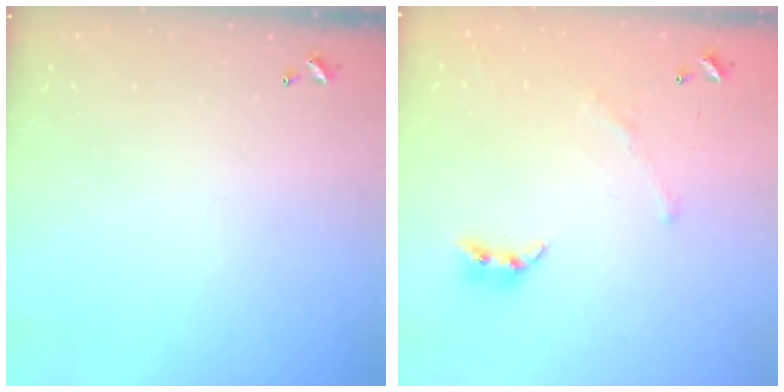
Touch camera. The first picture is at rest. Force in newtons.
{"total": 2.9, "press": 2.7, "slide": 1.0}